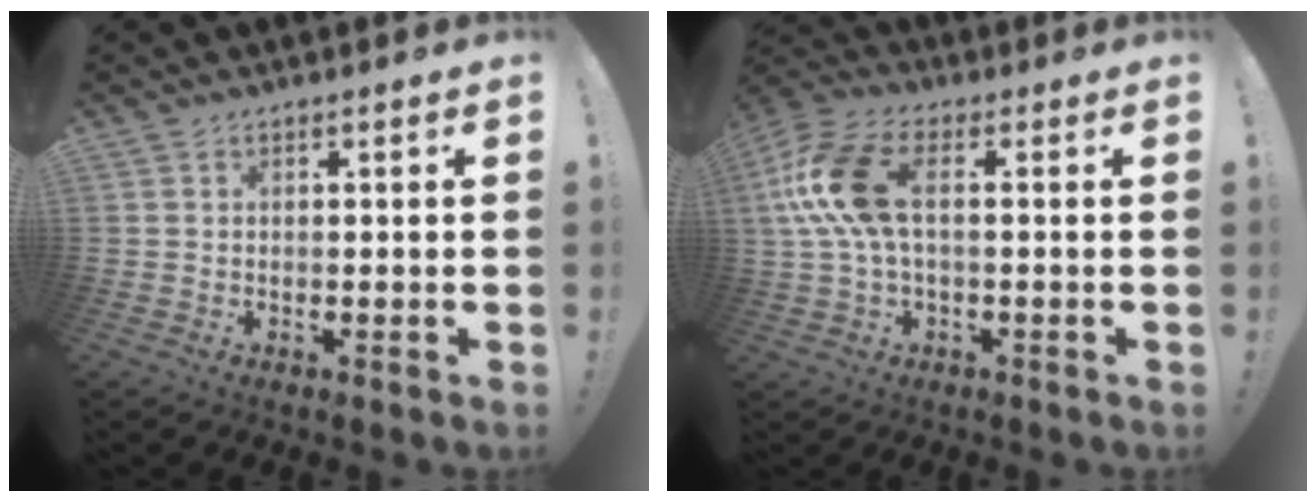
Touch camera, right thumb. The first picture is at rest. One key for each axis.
{"total": 14.7, "fx": 1.7, "fy": 7.4, "fz": 12.6, "tx": -0.261, "ty": 0.011, "tz": 0.035}